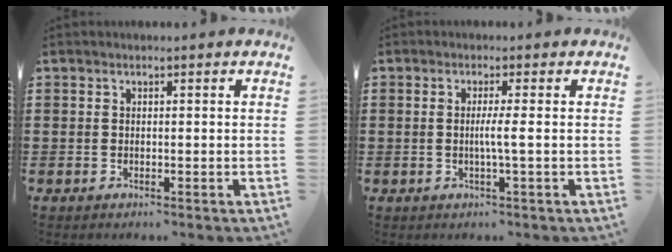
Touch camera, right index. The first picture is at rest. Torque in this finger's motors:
{"motor_torque": [0.74, 0.04, 0.12, 0.08]}